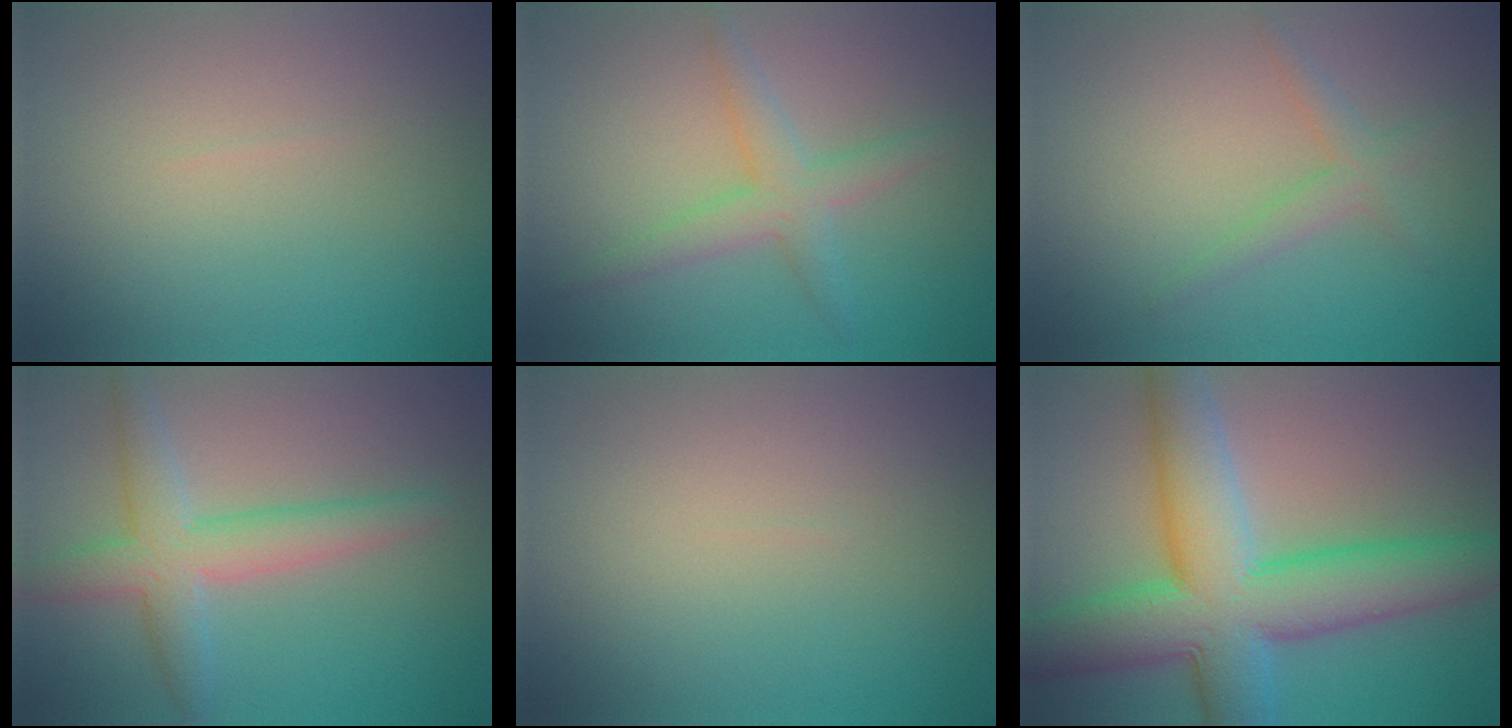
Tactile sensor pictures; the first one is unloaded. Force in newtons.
{"total": 3.0, "press": 3.0, "slide": 0.2}
{"total": 1.8, "press": 1.8, "slide": 0.1}
{"total": 4.6, "press": 4.6, "slide": 0.1}
{"total": 0.0}
{"total": 11.5, "press": 11.5, "slide": 0.2}